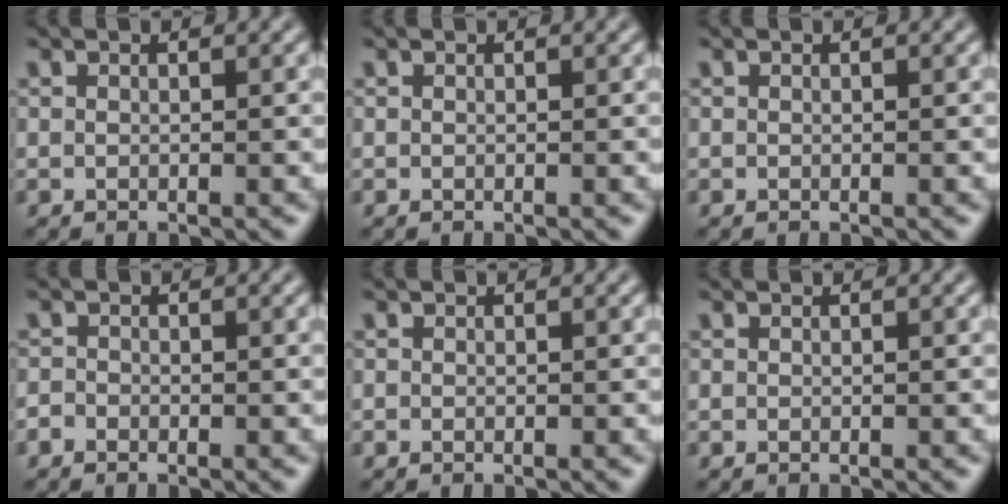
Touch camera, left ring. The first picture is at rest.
{"total": 0.0}
{"total": 0.0}
{"total": 0.8, "force": [-0.6, 0.4, 0.1], "torque": [0.000, 0.003, -0.014]}
{"total": 0.0}
{"total": 0.0}